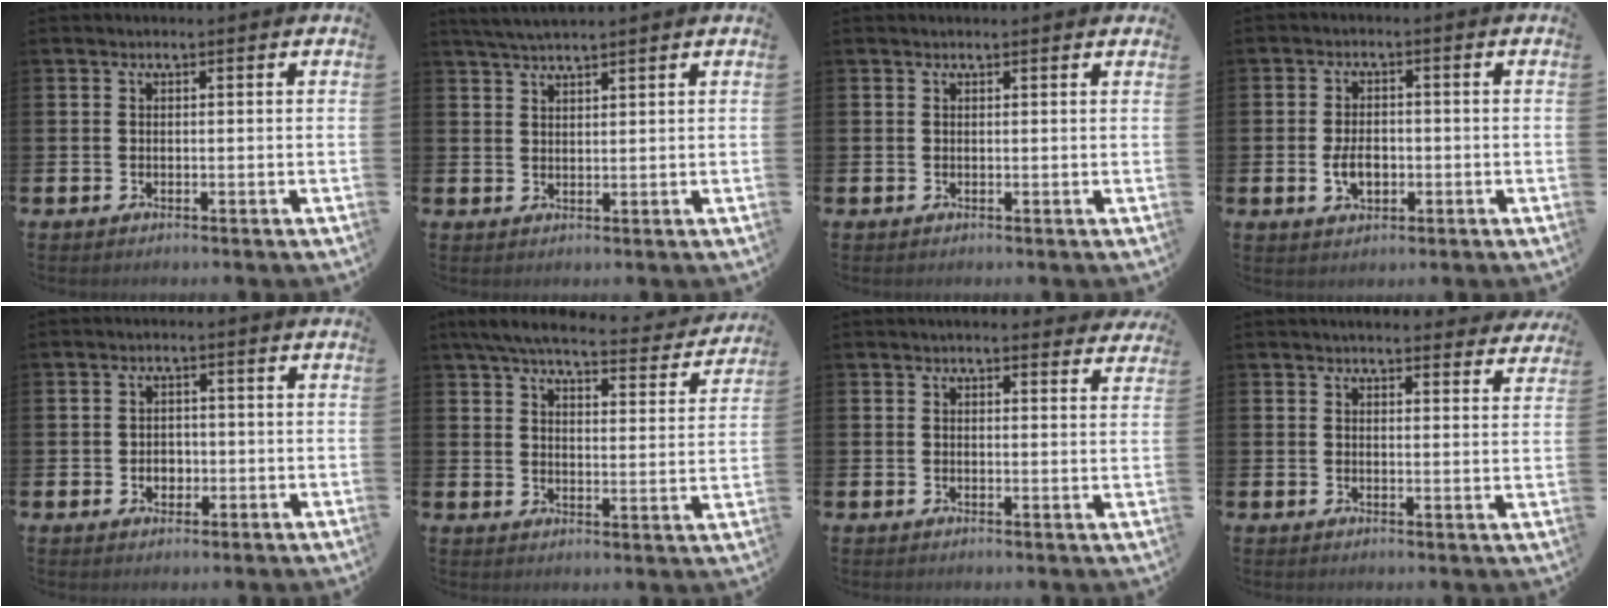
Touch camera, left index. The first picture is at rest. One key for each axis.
{"total": 5.1, "fx": 4.8, "fy": 0.2, "fz": 1.7, "tx": -0.048, "ty": -0.014, "tz": 0.088}
{"total": 0.7, "fx": 0.6, "fy": 0.0, "fz": 0.2, "tx": 0.011, "ty": -0.006, "tz": 0.009}
{"total": 3.7, "fx": -0.7, "fy": 2.4, "fz": 2.8, "tx": -0.045, "ty": 0.001, "tz": -0.014}
{"total": 2.1, "fx": -0.5, "fy": 1.8, "fz": 1.1, "tx": -0.006, "ty": 0.000, "tz": -0.016}
{"total": 6.5, "fx": 5.7, "fy": 1.3, "fz": 2.7, "tx": -0.059, "ty": -0.039, "tz": 0.094}
{"total": 2.6, "fx": 2.6, "fy": 0.3, "fz": 0.2, "tx": -0.002, "ty": -0.011, "tz": 0.046}
{"total": 3.4, "fx": 3.4, "fy": 0.2, "fz": 0.2, "tx": 0.003, "ty": -0.021, "tz": 0.059}